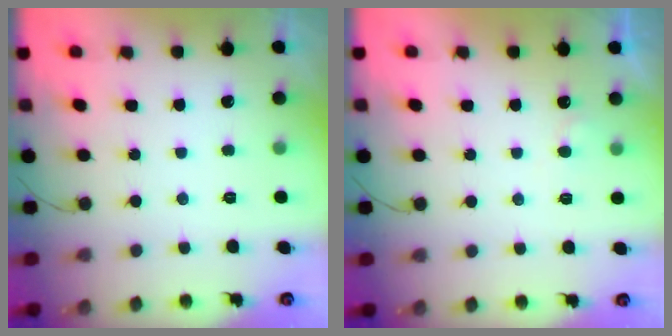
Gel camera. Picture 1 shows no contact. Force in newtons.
{"total": 3.7, "press": 3.7, "slide": 0.3}